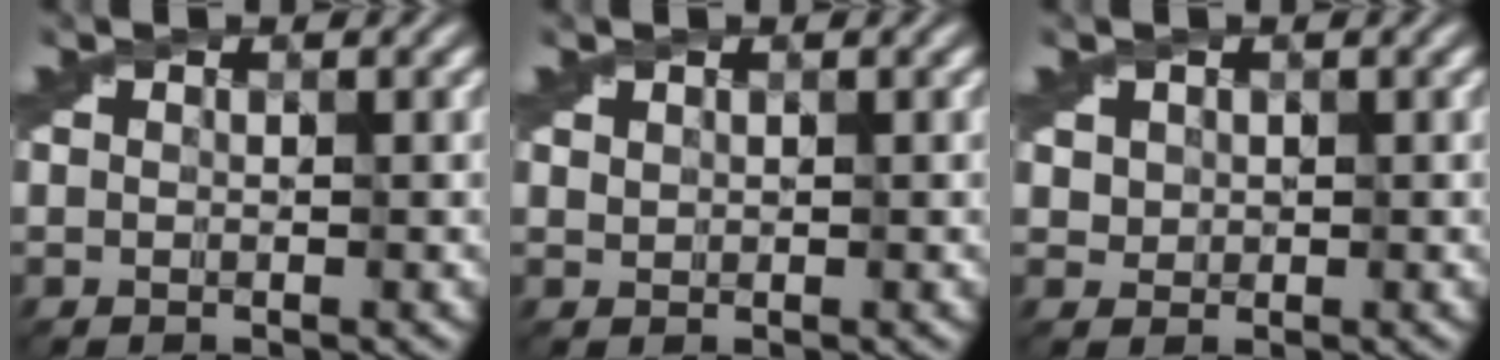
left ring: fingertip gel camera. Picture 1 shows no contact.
{"total": 0.6, "force": [0.4, 0.4, 0.3], "torque": [-0.008, 0.001, 0.009]}
{"total": 1.8, "force": [0.5, 1.5, 0.8], "torque": [-0.025, -0.005, 0.017]}